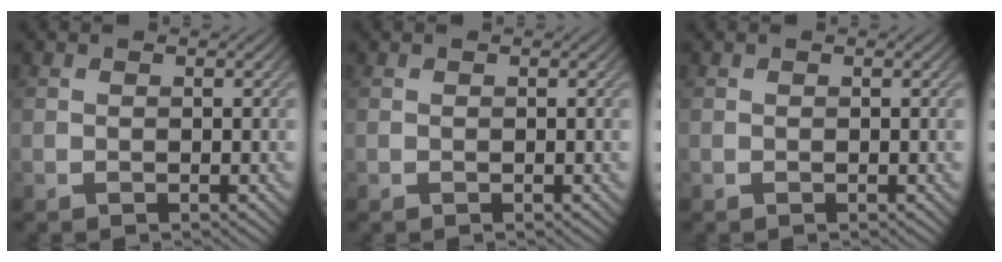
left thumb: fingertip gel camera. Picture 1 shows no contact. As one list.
[{"total": 0.0}, {"total": 0.0}]